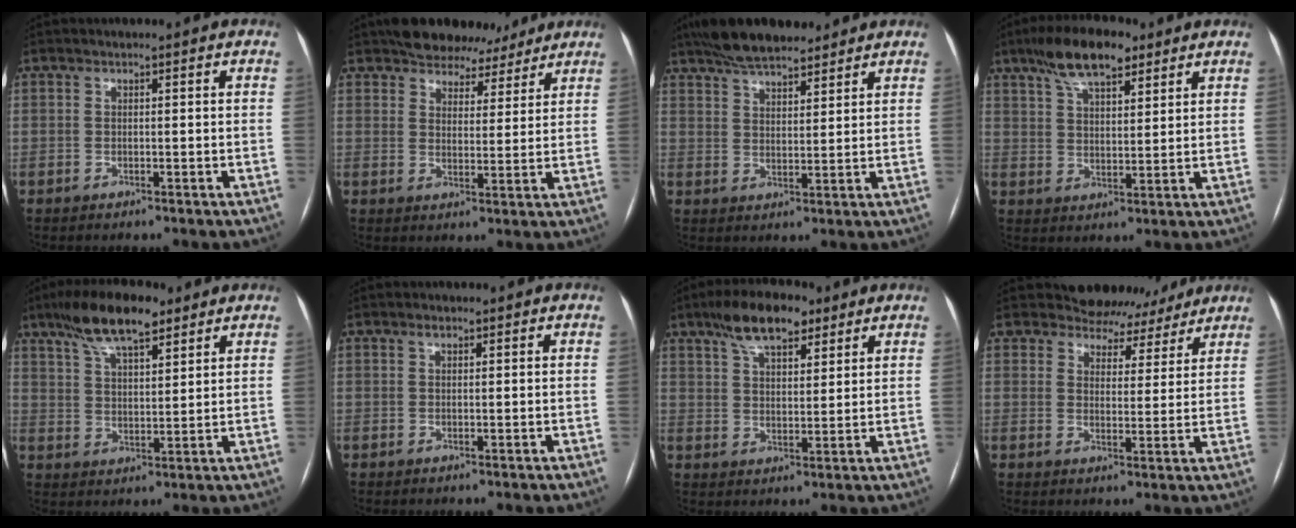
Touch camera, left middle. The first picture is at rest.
{"total": 10.4, "force": [8.7, 5.0, 2.8], "torque": [-0.026, 0.015, 0.118]}
{"total": 12.1, "force": [9.9, 3.7, 5.8], "torque": [-0.104, 0.031, 0.171]}
{"total": 10.6, "force": [7.2, 3.9, 6.7], "torque": [-0.124, 0.017, 0.126]}
{"total": 11.4, "force": [8.0, 3.6, 7.3], "torque": [-0.139, 0.018, 0.142]}
{"total": 1.1, "force": [0.6, 0.8, 0.5], "torque": [-0.012, 0.005, 0.010]}
{"total": 10.3, "force": [6.9, 4.2, 6.4], "torque": [-0.118, 0.018, 0.120]}
{"total": 9.8, "force": [8.6, 4.7, -0.1], "torque": [0.025, 0.001, 0.095]}